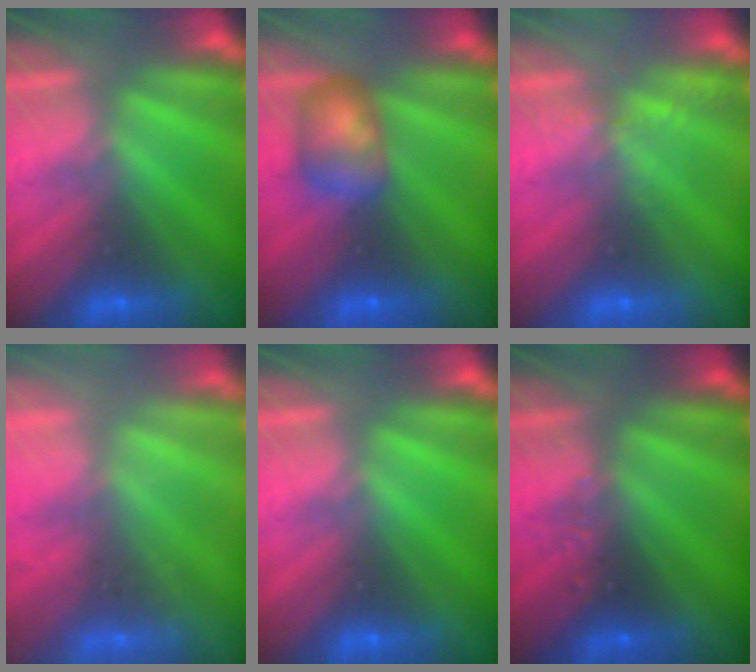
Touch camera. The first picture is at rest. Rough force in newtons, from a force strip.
{"total": 6.4}
{"total": 2.2}
{"total": 2.1}
{"total": 0.0}
{"total": 2.4}